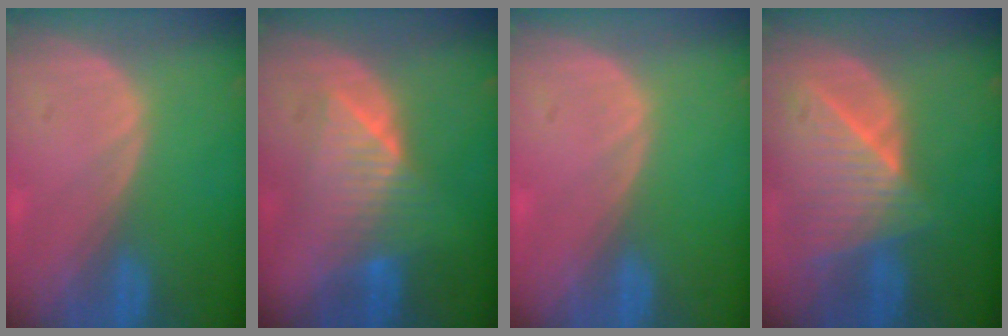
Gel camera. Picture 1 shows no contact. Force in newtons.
{"total": 6.4, "press": 6.4, "slide": 0.3}
{"total": 0.5, "press": 0.1, "slide": 0.5}
{"total": 9.0, "press": 8.0, "slide": 4.0}